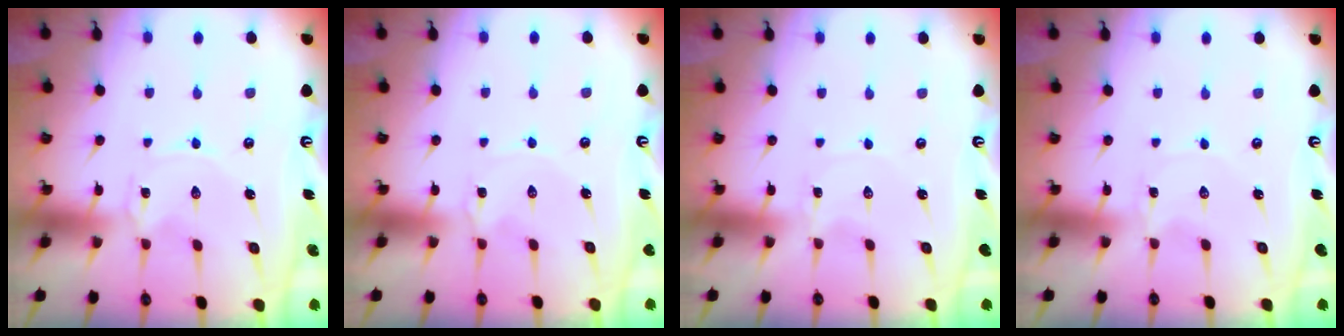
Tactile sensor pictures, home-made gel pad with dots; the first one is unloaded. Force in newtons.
{"total": 1.1, "press": 1.1, "slide": 0.2}
{"total": 0.0}
{"total": 0.0}